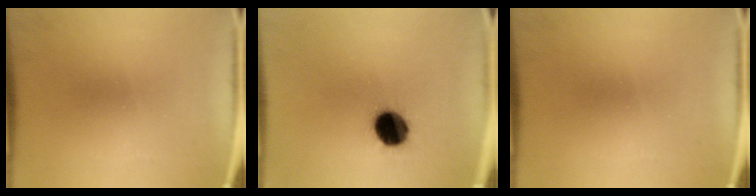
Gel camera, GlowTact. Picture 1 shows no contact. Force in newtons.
{"total": 10.5}
{"total": 0.0}